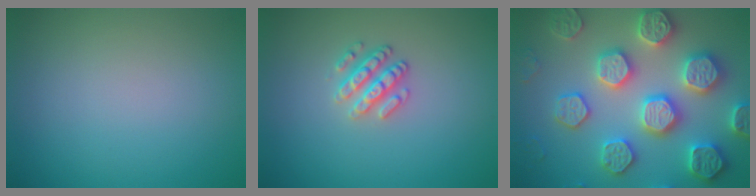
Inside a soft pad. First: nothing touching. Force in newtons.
{"total": 2.5, "press": 2.4, "slide": 0.8}
{"total": 7.2, "press": 6.9, "slide": 1.7}